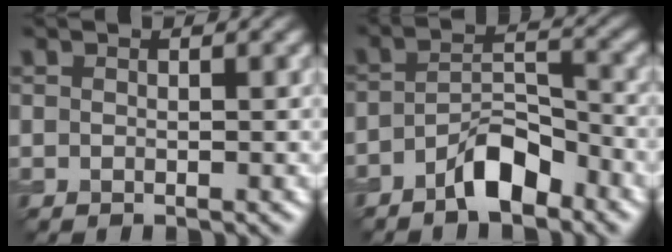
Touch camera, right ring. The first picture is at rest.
{"total": 4.5, "force": [-3.0, 1.7, 2.9], "torque": [-0.047, 0.012, -0.055]}